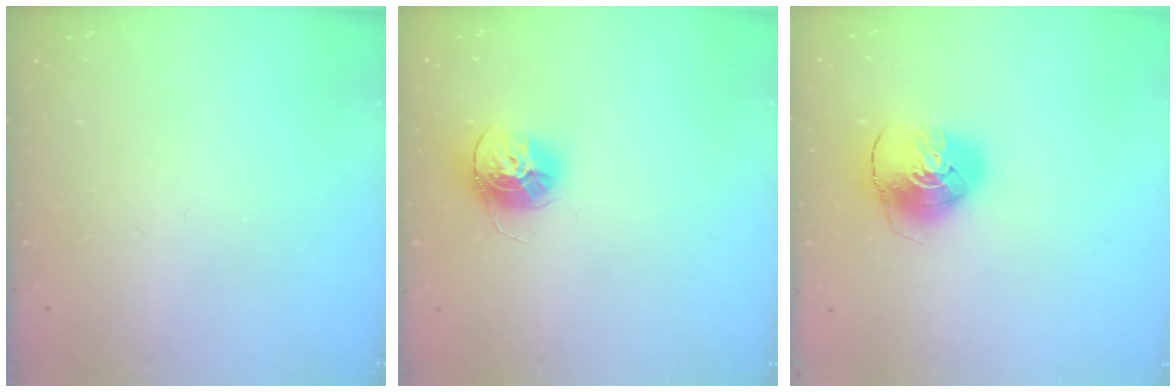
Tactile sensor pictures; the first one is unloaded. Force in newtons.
{"total": 12.8, "press": 12.7, "slide": 1.3}
{"total": 9.4, "press": 9.2, "slide": 1.5}